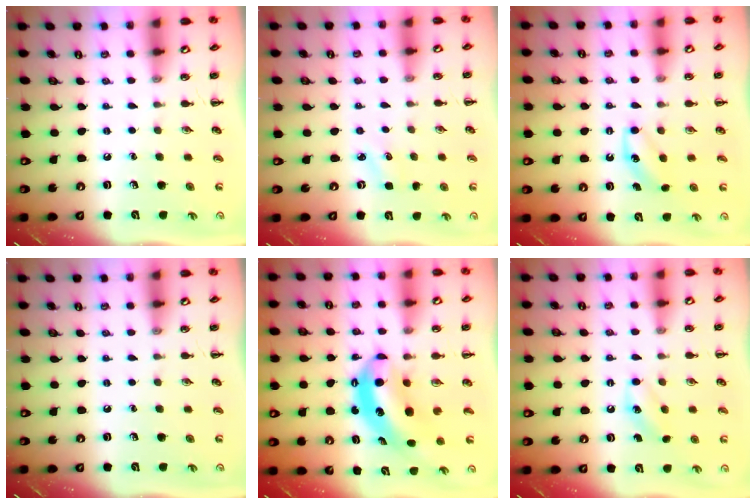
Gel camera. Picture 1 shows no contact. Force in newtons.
{"total": 2.7, "press": 2.6, "slide": 0.8}
{"total": 3.9, "press": 3.8, "slide": 1.0}
{"total": 0.0}
{"total": 7.3, "press": 7.1, "slide": 1.7}
{"total": 6.2, "press": 6.0, "slide": 1.5}